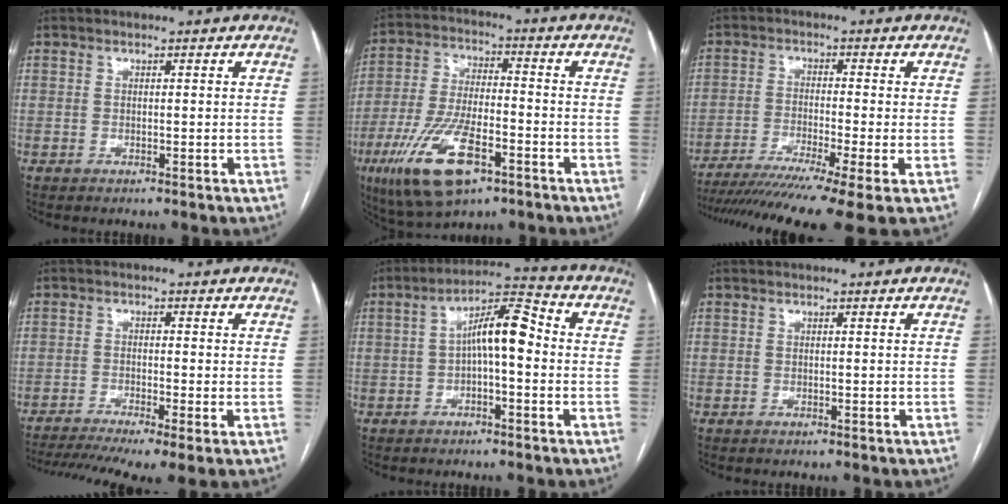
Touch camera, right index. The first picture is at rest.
{"total": 14.8, "force": [-7.3, 5.3, 11.8], "torque": [-0.244, -0.009, -0.124]}
{"total": 14.9, "force": [-11.1, -0.9, 10.0], "torque": [-0.146, -0.035, -0.178]}
{"total": 11.9, "force": [-8.3, 1.4, 8.4], "torque": [-0.152, -0.014, -0.133]}
{"total": 8.1, "force": [-0.2, 2.1, 7.9], "torque": [-0.135, 0.034, -0.006]}
{"total": 0.0}